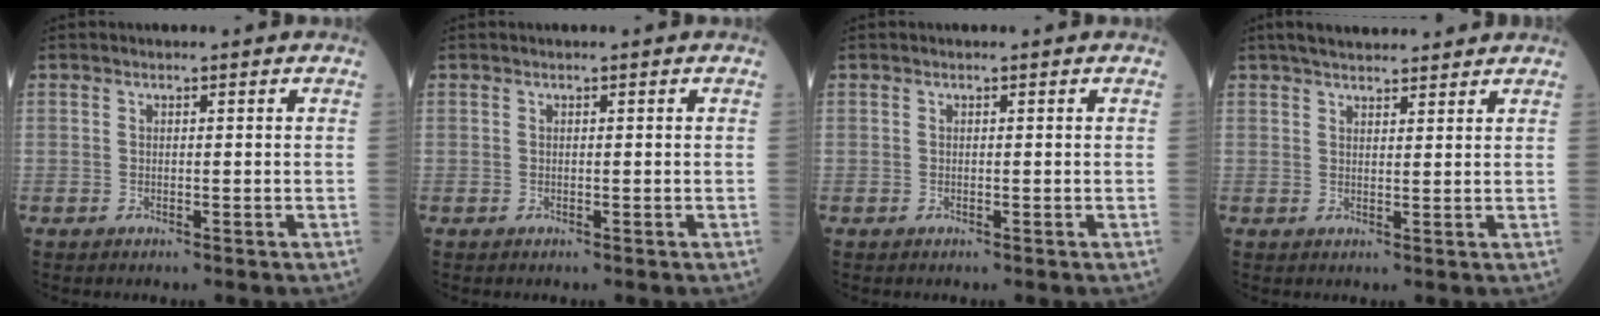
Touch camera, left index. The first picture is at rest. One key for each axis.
{"total": 0.0}
{"total": 0.0}
{"total": 8.8, "fx": 7.7, "fy": 2.0, "fz": 3.7, "tx": -0.051, "ty": 0.029, "tz": 0.111}